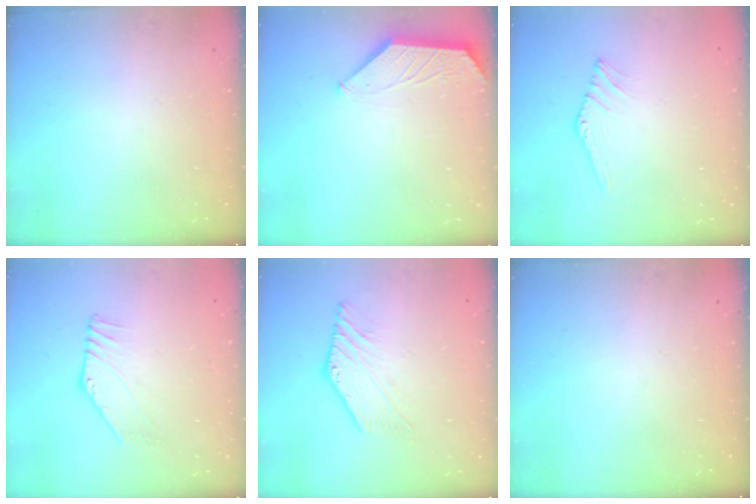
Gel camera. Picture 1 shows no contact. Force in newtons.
{"total": 1.0, "press": 0.9, "slide": 0.2}
{"total": 0.9, "press": 0.8, "slide": 0.4}
{"total": 3.1, "press": 3.1, "slide": 0.1}
{"total": 4.9, "press": 4.8, "slide": 0.9}
{"total": 0.0}